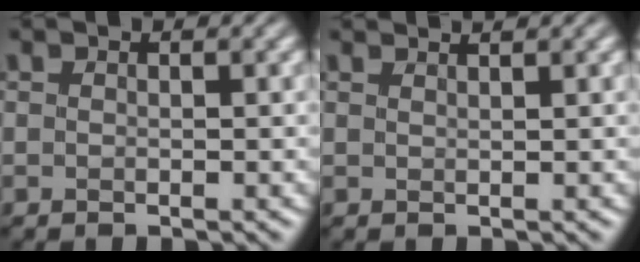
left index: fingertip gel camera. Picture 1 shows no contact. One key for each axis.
{"total": 1.3, "fx": 1.3, "fy": -0.2, "fz": 0.1, "tx": -0.008, "ty": 0.002, "tz": 0.019}